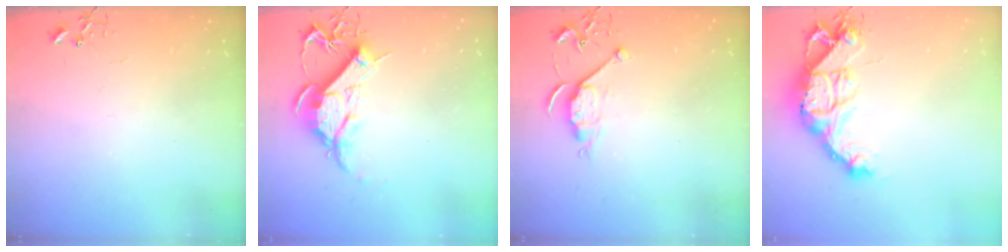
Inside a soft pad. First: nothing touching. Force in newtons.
{"total": 12.5, "press": 12.4, "slide": 1.3}
{"total": 6.2, "press": 6.2, "slide": 0.5}
{"total": 18.1, "press": 18.0, "slide": 2.0}